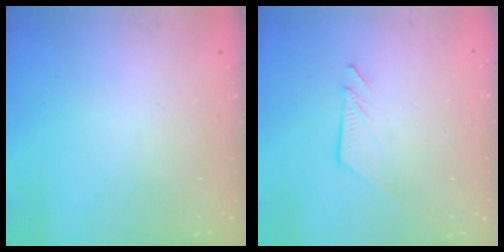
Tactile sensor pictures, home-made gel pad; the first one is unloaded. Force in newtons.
{"total": 7.0, "press": 7.0, "slide": 0.1}